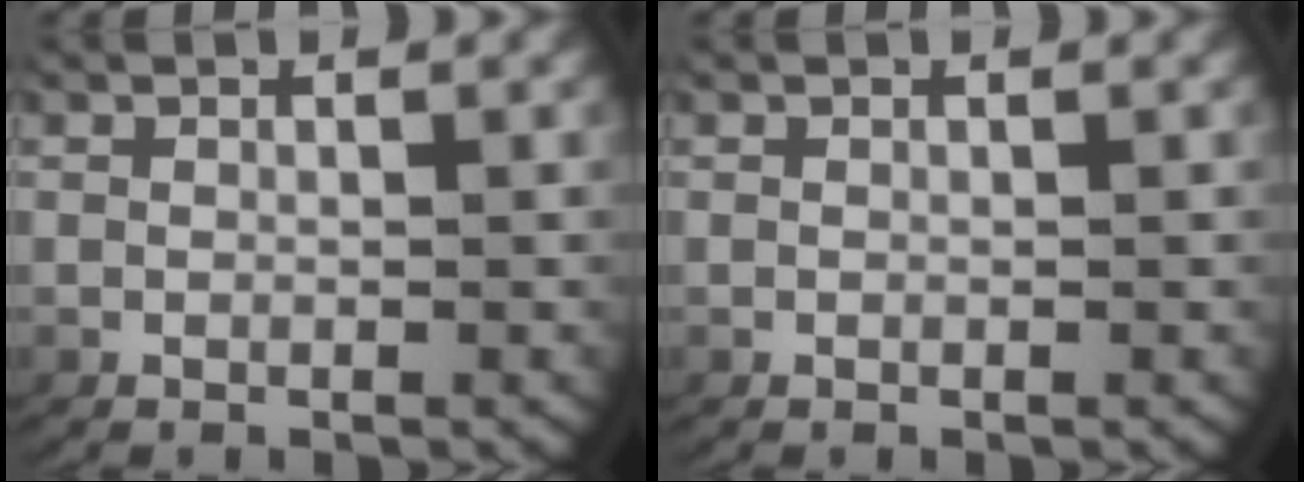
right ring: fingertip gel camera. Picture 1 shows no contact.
{"total": 0.0}